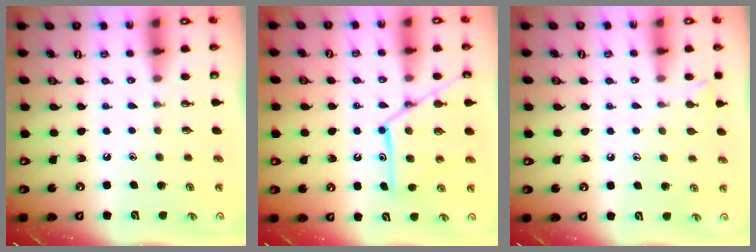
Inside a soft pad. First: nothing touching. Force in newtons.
{"total": 15.8, "press": 15.7, "slide": 1.2}
{"total": 5.5, "press": 5.4, "slide": 0.5}